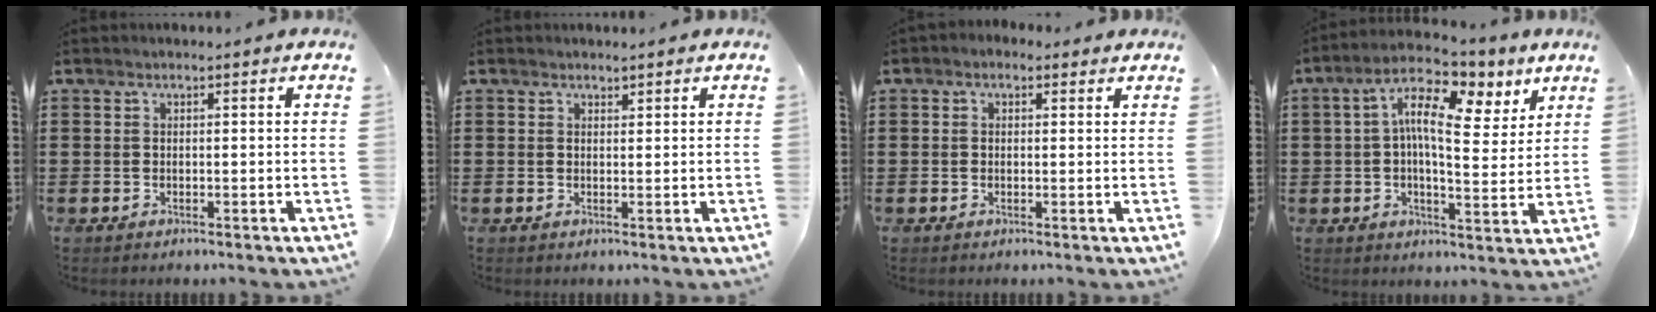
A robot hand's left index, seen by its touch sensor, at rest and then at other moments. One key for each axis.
{"total": 0.8, "fx": 0.8, "fy": 0.2, "fz": -0.1, "tx": -0.001, "ty": 0.000, "tz": 0.016}
{"total": 1.3, "fx": 0.5, "fy": 1.0, "fz": 0.5, "tx": -0.013, "ty": 0.008, "tz": 0.009}
{"total": 12.0, "fx": 5.7, "fy": 4.7, "fz": 9.5, "tx": -0.173, "ty": -0.014, "tz": 0.098}